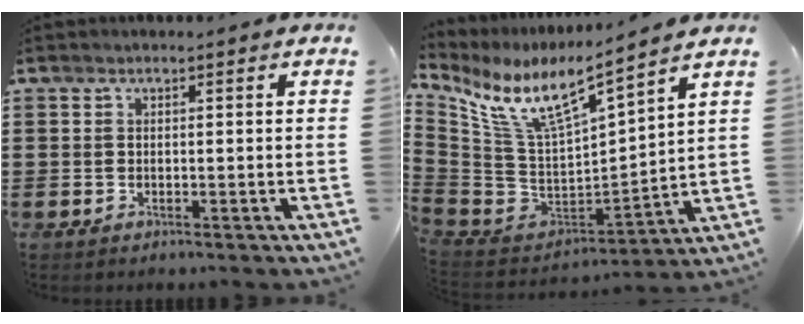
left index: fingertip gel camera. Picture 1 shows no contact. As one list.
[{"total": 10.8, "force": [6.9, 2.0, 8.0], "torque": [-0.187, -0.054, 0.114]}]